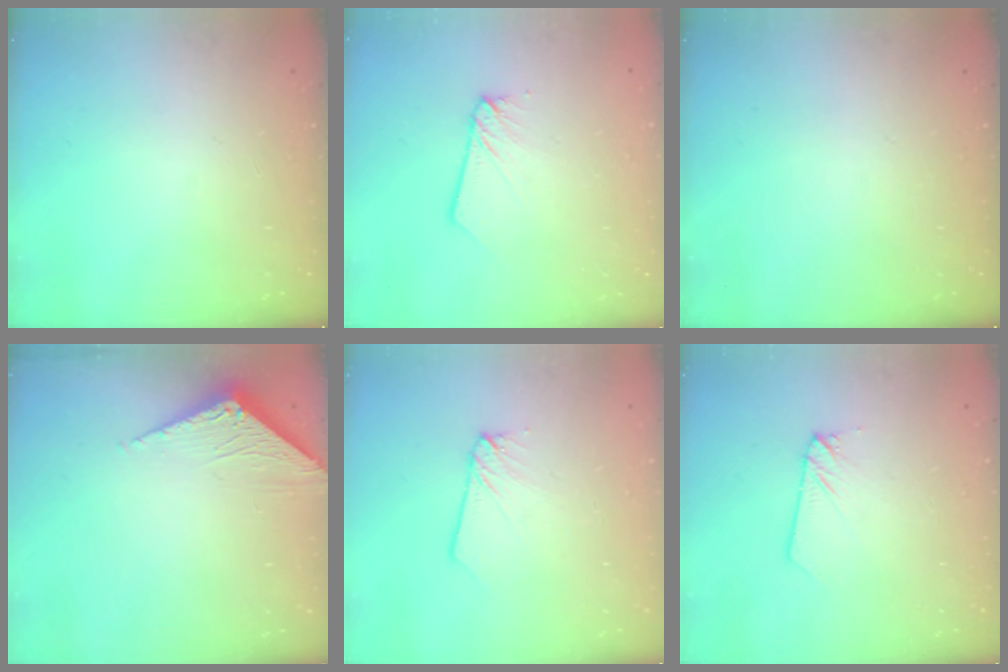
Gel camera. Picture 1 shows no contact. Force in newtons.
{"total": 2.6, "press": 2.6, "slide": 0.2}
{"total": 0.0}
{"total": 3.3, "press": 3.3, "slide": 0.3}
{"total": 2.7, "press": 2.7, "slide": 0.2}
{"total": 2.4, "press": 2.4, "slide": 0.1}